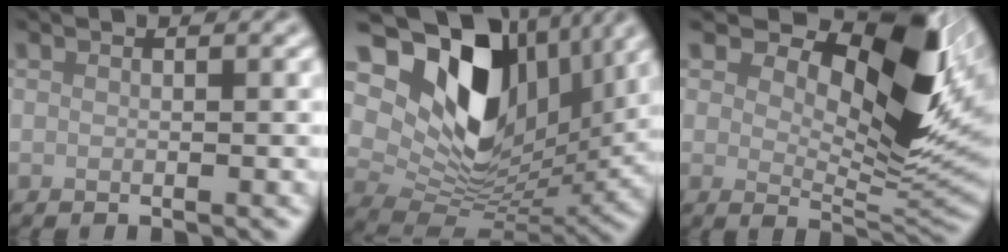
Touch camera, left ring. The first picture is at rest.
{"total": 14.7, "force": [5.3, 9.2, 10.2], "torque": [-0.173, -0.001, 0.100]}
{"total": 11.0, "force": [4.5, 5.0, 8.7], "torque": [-0.129, -0.008, 0.075]}